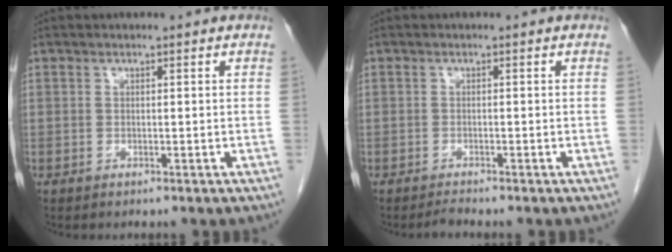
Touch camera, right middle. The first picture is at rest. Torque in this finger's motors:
{"motor_torque": [-0.01, 0.02, -0.01, 0.00]}